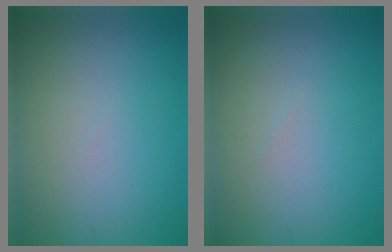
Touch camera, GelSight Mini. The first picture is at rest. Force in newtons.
{"total": 0.0}